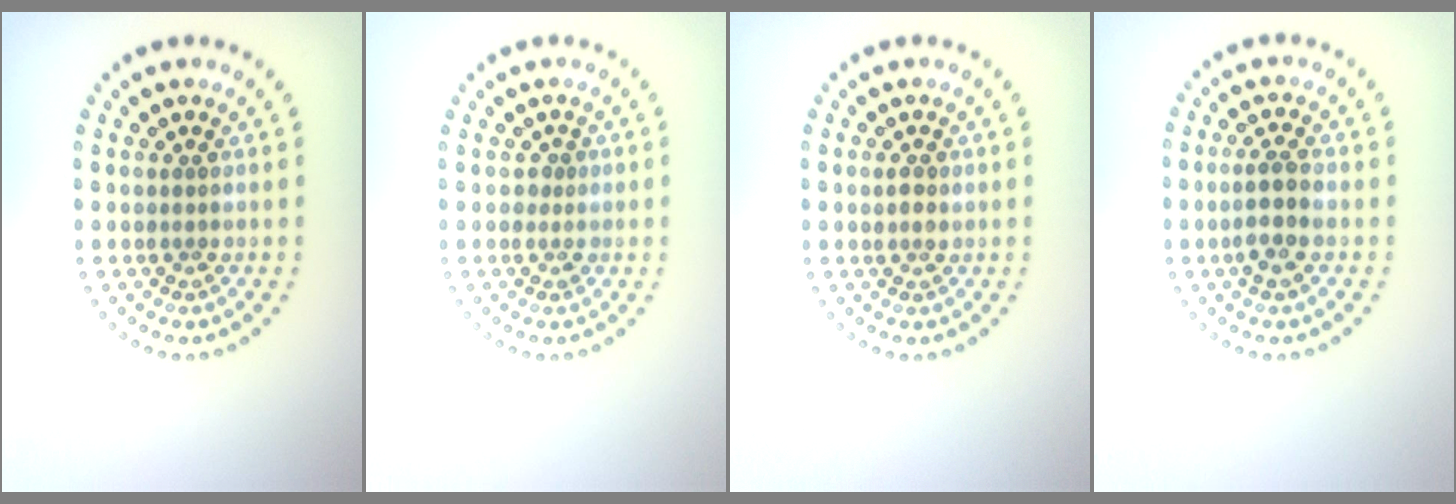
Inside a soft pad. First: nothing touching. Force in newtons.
{"total": 1.0, "press": 0.9, "slide": 0.6}
{"total": 1.2, "press": 1.1, "slide": 0.4}
{"total": 2.7, "press": 2.5, "slide": 1.1}